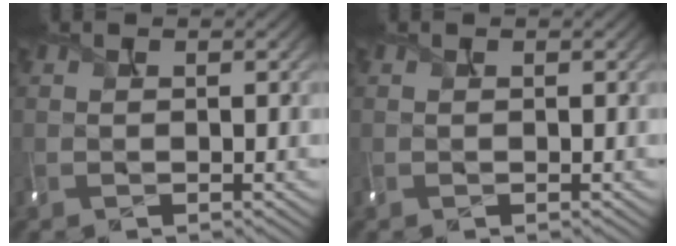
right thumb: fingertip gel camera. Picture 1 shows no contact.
{"total": 0.0}